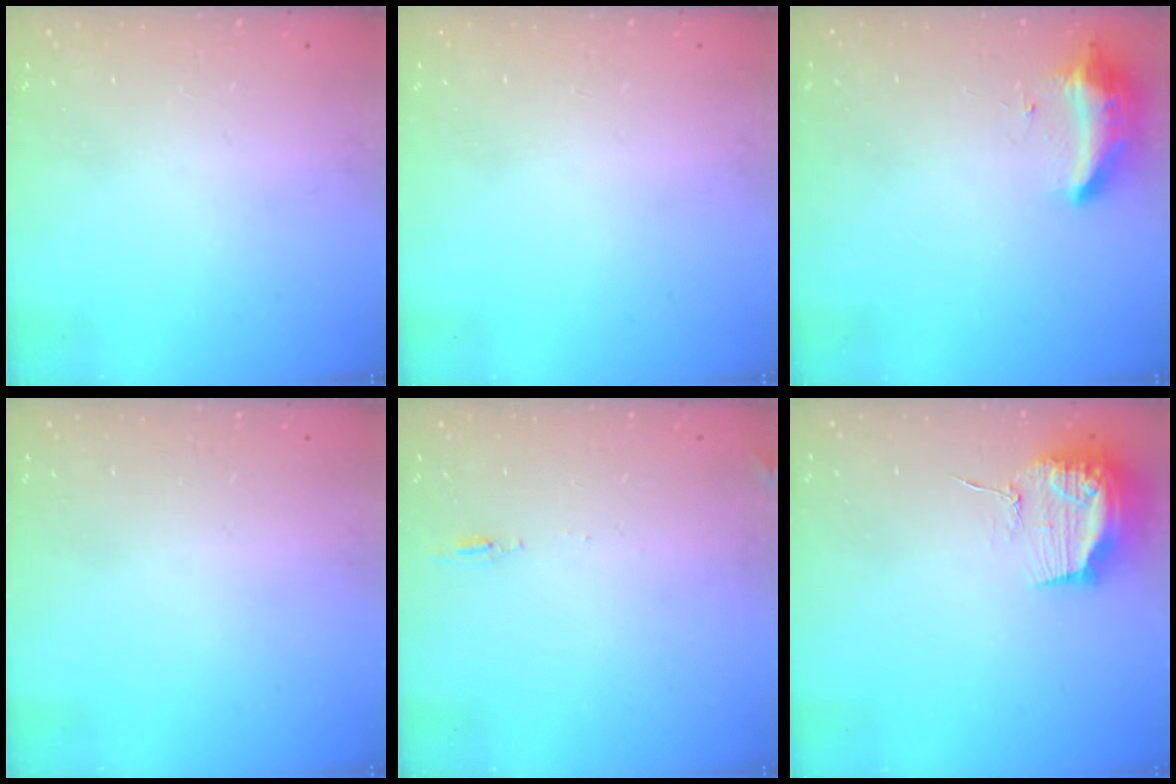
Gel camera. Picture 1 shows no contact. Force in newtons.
{"total": 0.0}
{"total": 9.1, "press": 9.1, "slide": 0.0}
{"total": 0.0}
{"total": 5.0, "press": 4.7, "slide": 1.7}
{"total": 15.6, "press": 15.6, "slide": 0.1}